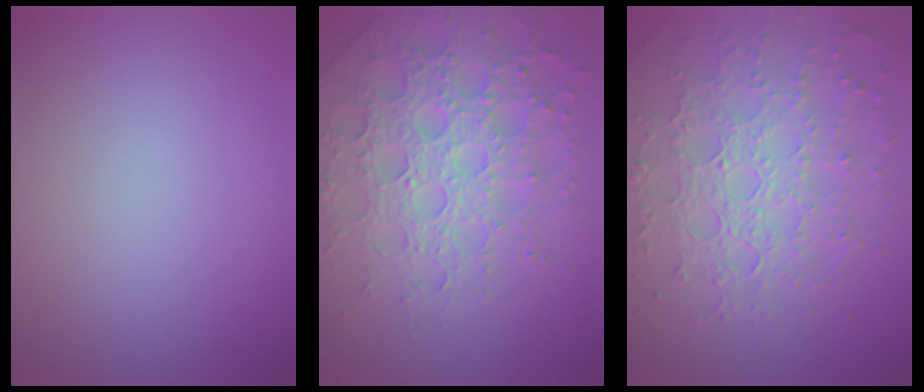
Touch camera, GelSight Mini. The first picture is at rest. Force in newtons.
{"total": 7.3, "press": 7.1, "slide": 1.6}
{"total": 7.9, "press": 5.7, "slide": 5.4}